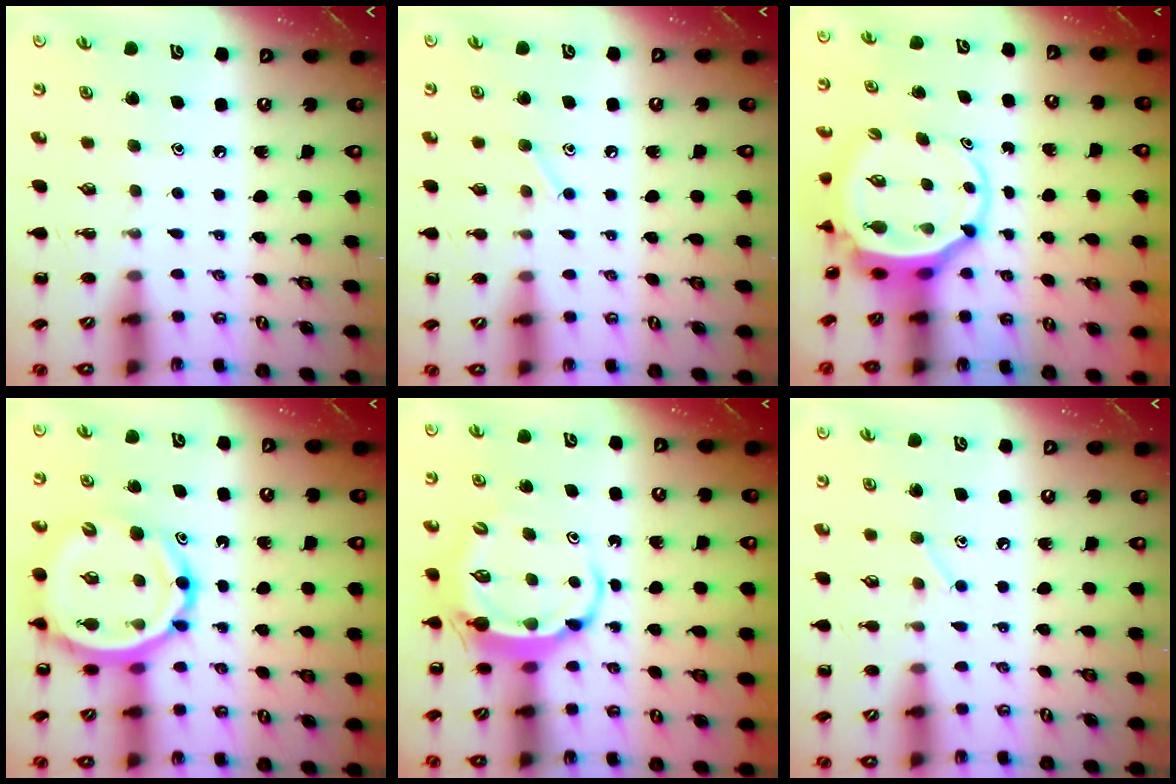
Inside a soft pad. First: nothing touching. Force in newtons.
{"total": 6.3, "press": 6.1, "slide": 1.5}
{"total": 5.1, "press": 5.0, "slide": 1.0}
{"total": 12.8, "press": 12.1, "slide": 4.0}
{"total": 5.9, "press": 5.8, "slide": 0.7}
{"total": 5.2, "press": 5.0, "slide": 1.4}